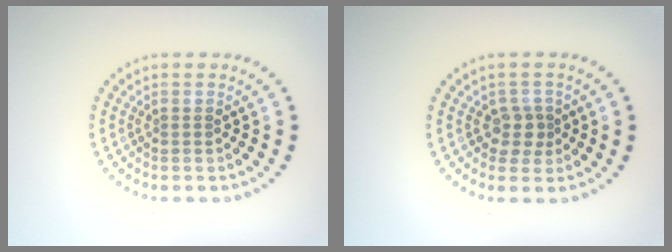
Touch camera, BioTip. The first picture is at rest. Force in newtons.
{"total": 1.9, "press": 1.6, "slide": 0.9}